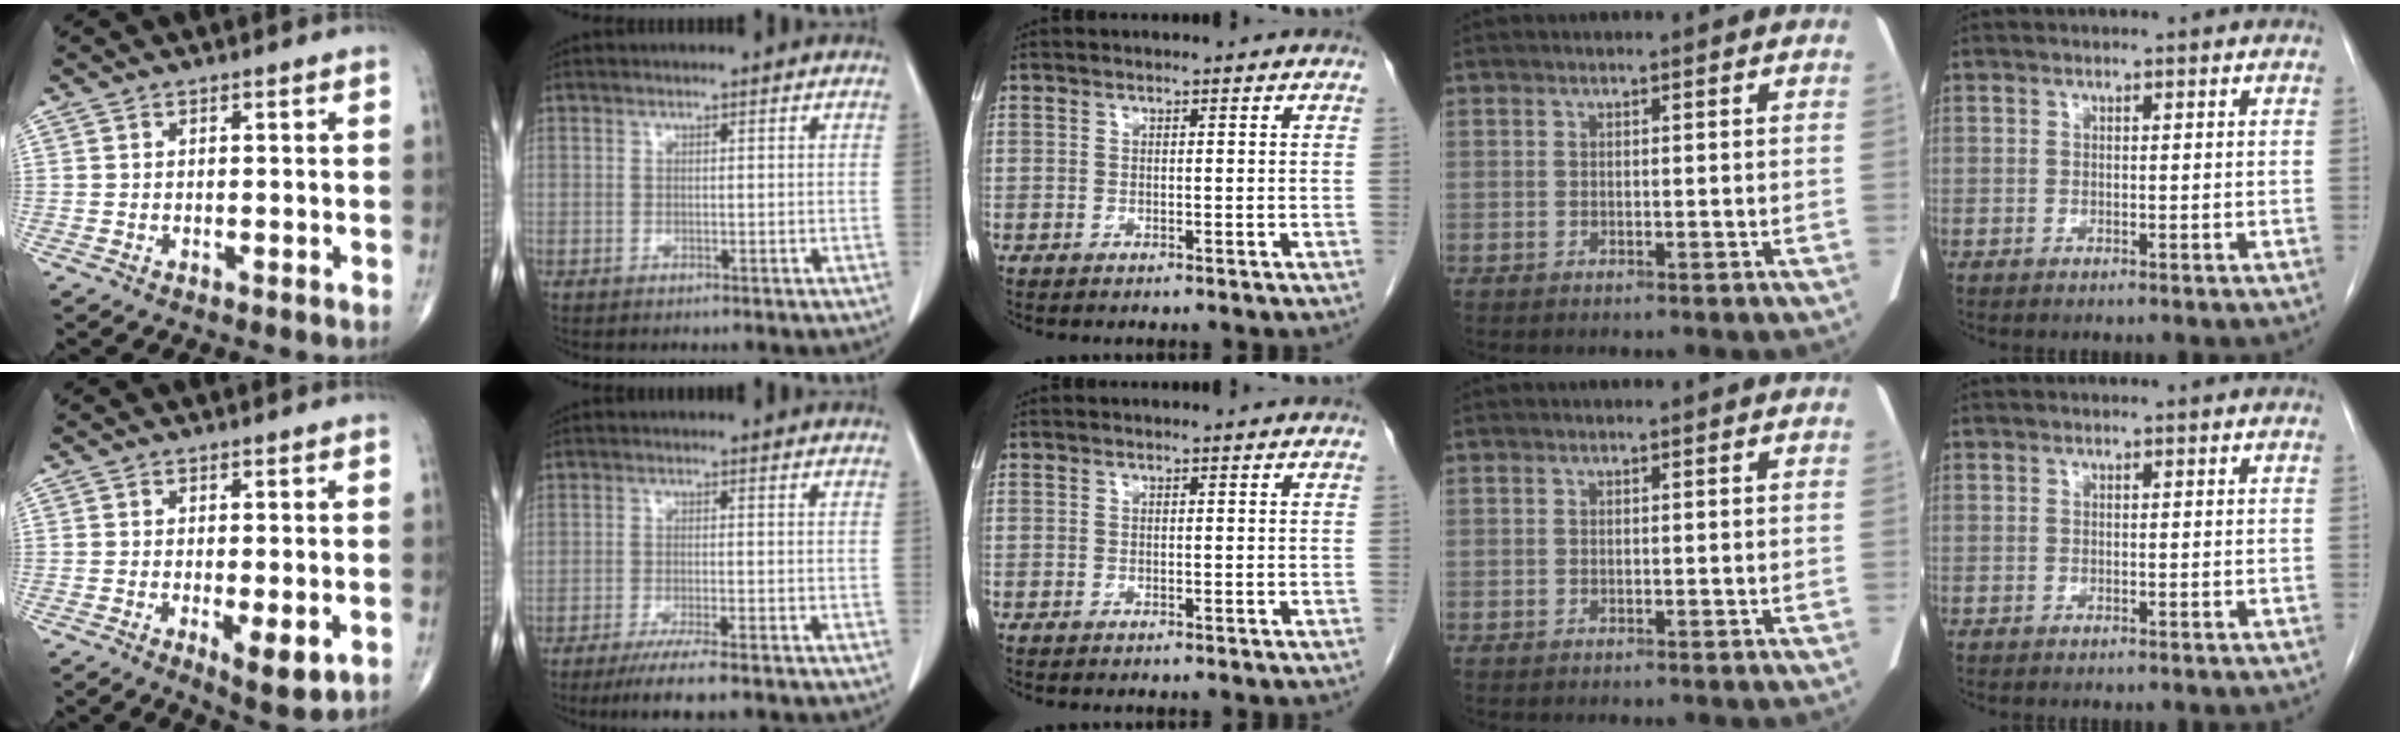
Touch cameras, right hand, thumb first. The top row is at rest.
{"thumb": {"total": 5.9, "force": [-1.6, 1.9, 5.4], "torque": [-0.085, -0.018, -0.021]}, "index": {"total": 7.0, "force": [-5.3, 0.0, 4.5], "torque": [-0.068, -0.016, -0.082]}}